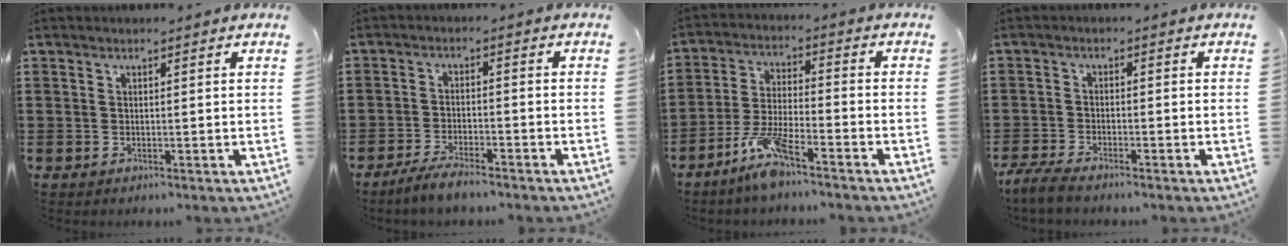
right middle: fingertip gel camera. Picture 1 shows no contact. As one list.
[{"total": 3.9, "force": [-3.5, 0.4, 1.6], "torque": [-0.041, -0.003, -0.072]}, {"total": 7.2, "force": [-5.4, 1.0, 4.8], "torque": [-0.108, -0.007, -0.103]}, {"total": 3.2, "force": [-3.0, 0.4, 1.2], "torque": [-0.042, -0.007, -0.066]}]